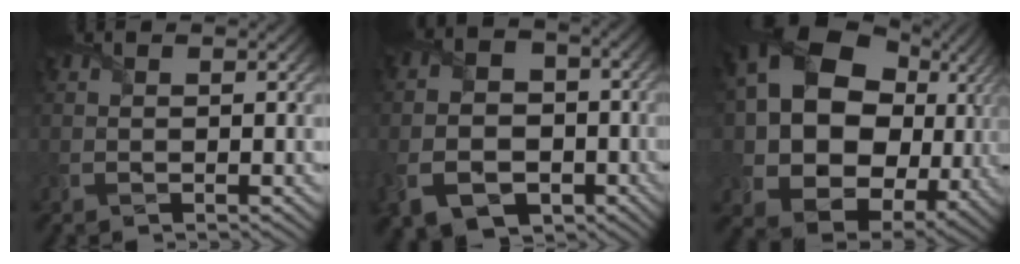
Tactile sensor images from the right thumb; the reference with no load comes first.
{"total": 10.4, "force": [-4.2, 7.8, 5.4], "torque": [-0.121, -0.041, -0.083]}
{"total": 17.5, "force": [1.1, 13.6, 11.0], "torque": [-0.226, -0.025, 0.035]}